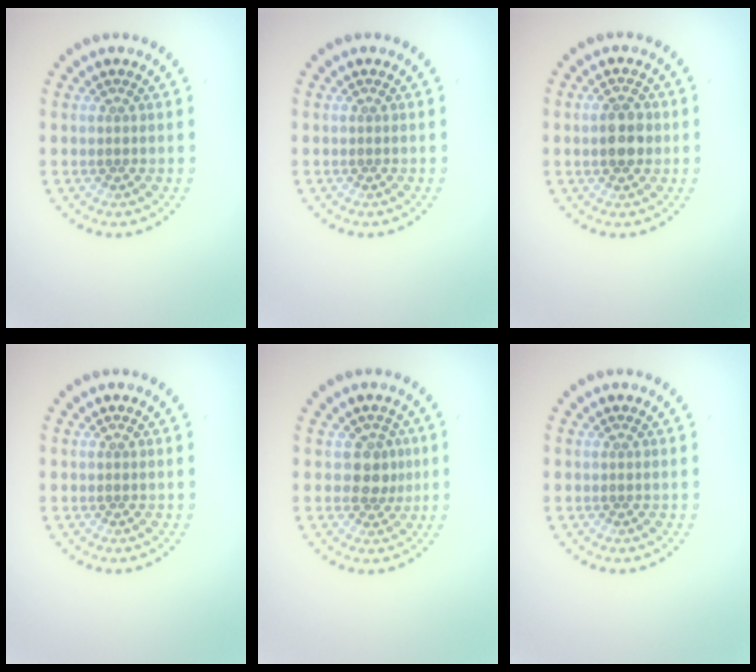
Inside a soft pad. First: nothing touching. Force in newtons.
{"total": 0.0}
{"total": 3.2, "press": 3.2, "slide": 0.2}
{"total": 0.0}
{"total": 2.4, "press": 2.0, "slide": 1.2}
{"total": 0.0}